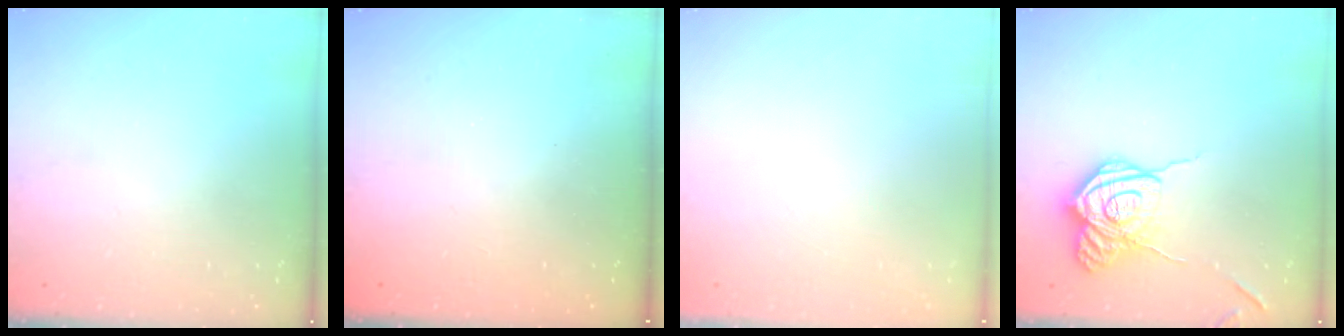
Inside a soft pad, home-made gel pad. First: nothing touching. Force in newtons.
{"total": 2.5, "press": 2.4, "slide": 0.8}
{"total": 2.7, "press": 2.6, "slide": 0.8}
{"total": 17.0, "press": 17.0, "slide": 0.9}